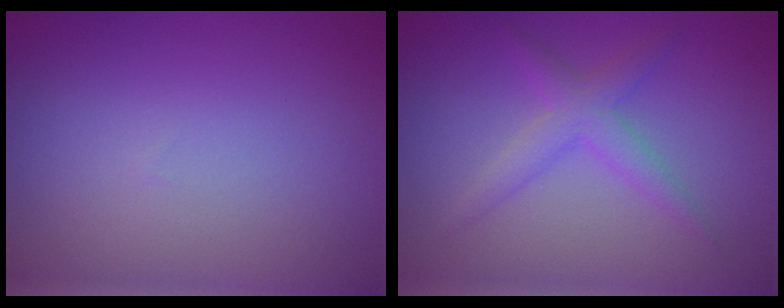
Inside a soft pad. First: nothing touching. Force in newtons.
{"total": 2.6, "press": 2.6, "slide": 0.0}